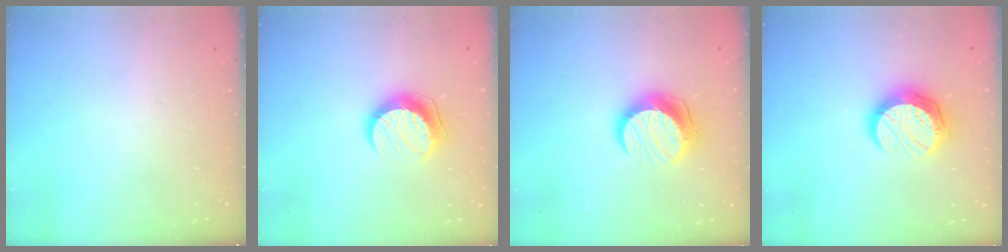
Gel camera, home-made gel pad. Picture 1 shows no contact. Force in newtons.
{"total": 10.1, "press": 10.1, "slide": 0.9}
{"total": 11.1, "press": 11.1, "slide": 0.4}
{"total": 11.8, "press": 11.8, "slide": 0.8}